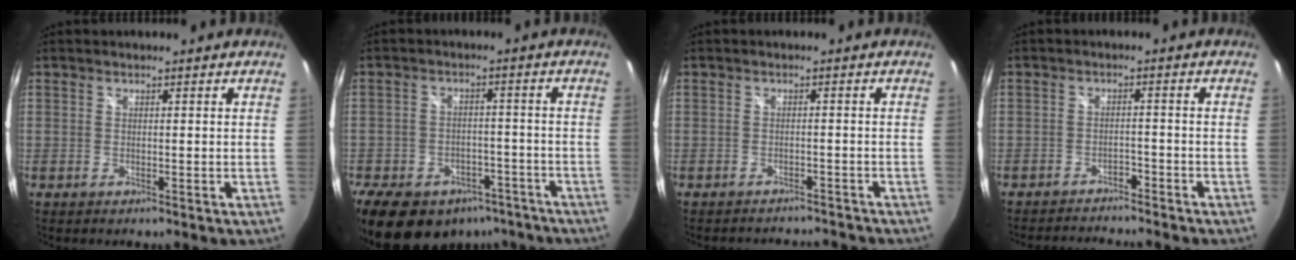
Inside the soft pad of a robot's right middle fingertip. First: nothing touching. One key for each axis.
{"total": 18.8, "fx": -12.9, "fy": 11.0, "fz": 8.1, "tx": -0.191, "ty": 0.003, "tz": -0.168}
{"total": 7.3, "fx": -6.8, "fy": 2.0, "fz": 1.9, "tx": -0.041, "ty": 0.000, "tz": -0.086}
{"total": 7.6, "fx": -7.3, "fy": 0.8, "fz": 2.2, "tx": -0.053, "ty": -0.001, "tz": -0.105}